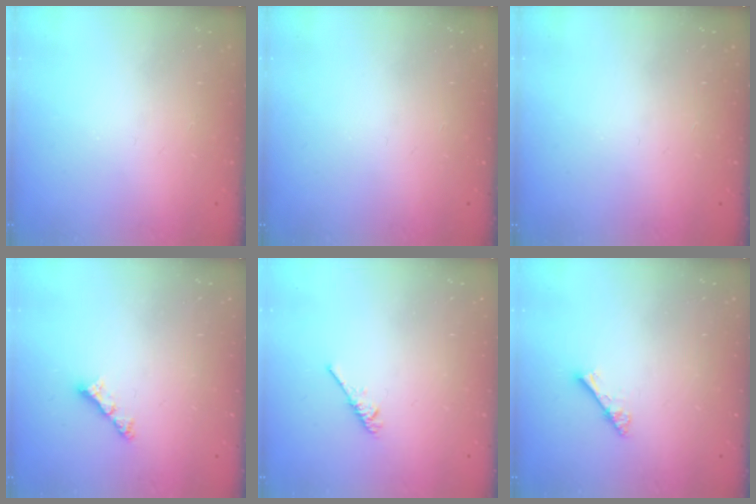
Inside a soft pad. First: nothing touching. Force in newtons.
{"total": 0.0}
{"total": 0.0}
{"total": 4.2, "press": 4.2, "slide": 0.2}
{"total": 1.9, "press": 1.9, "slide": 0.4}
{"total": 2.8, "press": 2.8, "slide": 0.3}